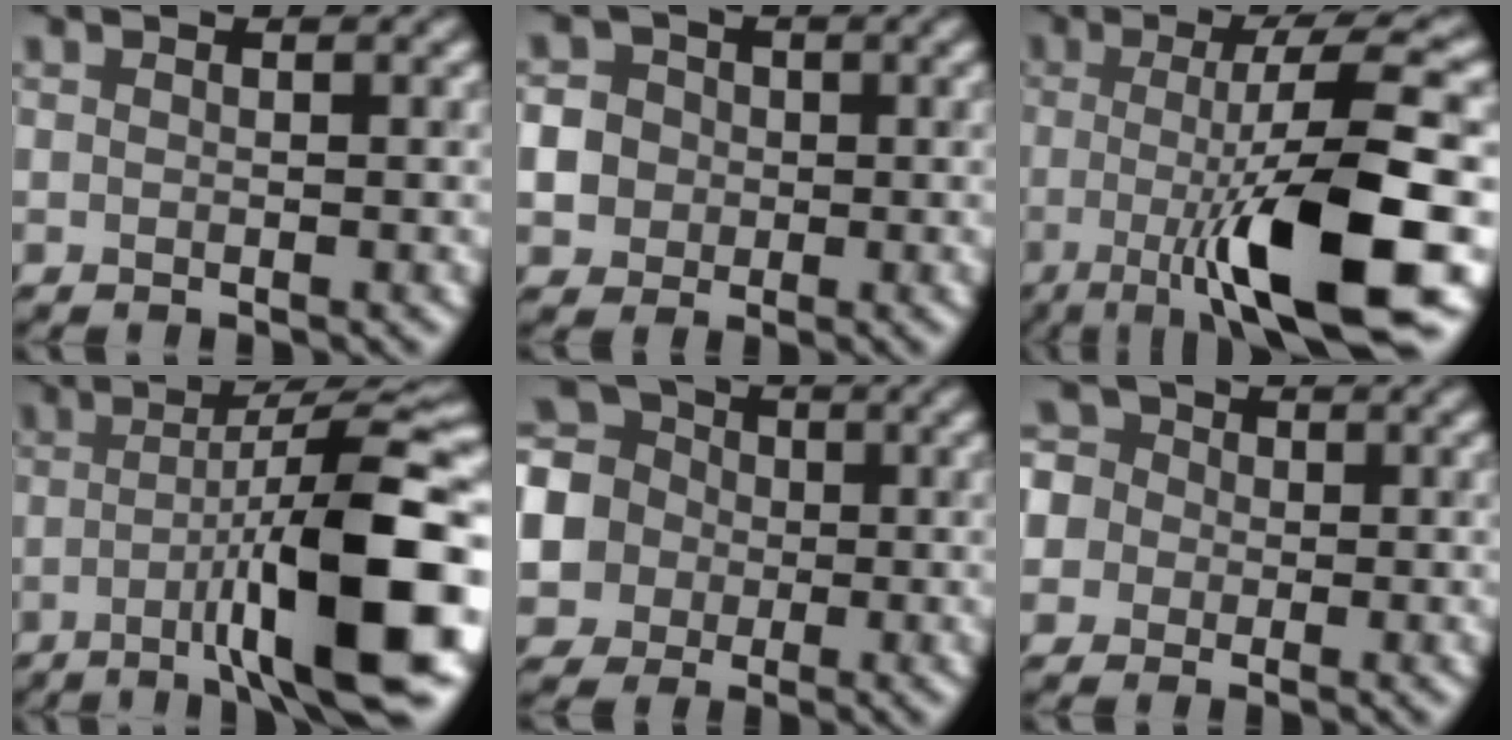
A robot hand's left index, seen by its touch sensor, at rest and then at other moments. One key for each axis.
{"total": 5.8, "fx": -0.8, "fy": 5.5, "fz": 1.7, "tx": -0.023, "ty": 0.014, "tz": -0.035}
{"total": 12.4, "fx": -2.8, "fy": 2.3, "fz": 11.9, "tx": -0.166, "ty": 0.001, "tz": -0.050}
{"total": 12.8, "fx": -3.1, "fy": 2.2, "fz": 12.3, "tx": -0.172, "ty": 0.010, "tz": -0.044}
{"total": 8.4, "fx": -0.4, "fy": 7.9, "fz": 2.8, "tx": -0.093, "ty": 0.016, "tz": -0.038}
{"total": 6.4, "fx": -0.6, "fy": 6.2, "fz": 1.7, "tx": -0.038, "ty": 0.033, "tz": -0.050}